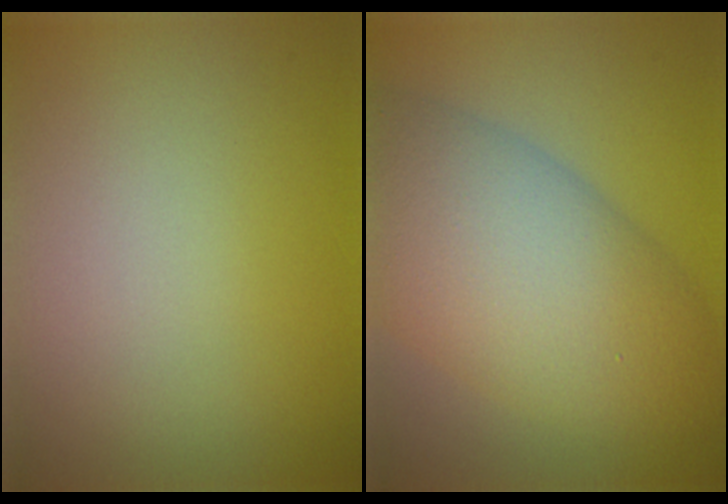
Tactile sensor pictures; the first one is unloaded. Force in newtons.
{"total": 10.6, "press": 10.6, "slide": 0.5}